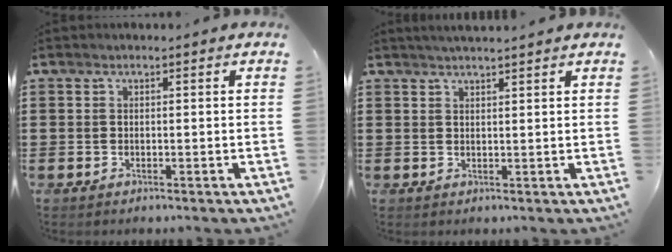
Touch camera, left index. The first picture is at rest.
{"total": 1.8, "force": [1.7, -0.2, 0.7], "torque": [-0.015, 0.002, 0.032]}